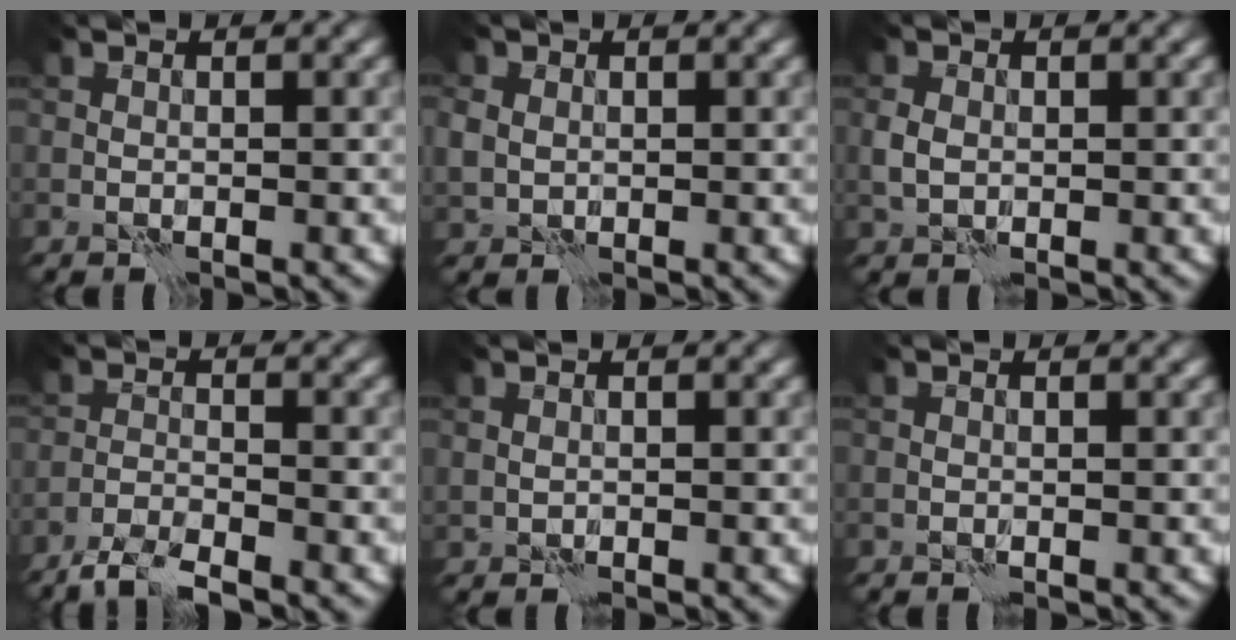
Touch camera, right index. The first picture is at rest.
{"total": 1.8, "force": [0.4, 1.6, 0.6], "torque": [-0.018, 0.005, 0.010]}
{"total": 1.5, "force": [0.1, 1.3, 0.9], "torque": [-0.024, 0.005, 0.002]}
{"total": 3.3, "force": [-2.9, 0.6, 1.5], "torque": [-0.028, -0.001, -0.063]}
{"total": 0.5, "force": [0.5, 0.3, 0.0], "torque": [0.000, 0.003, 0.013]}
{"total": 0.0}